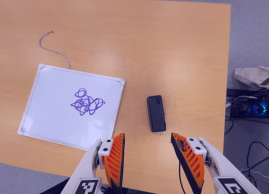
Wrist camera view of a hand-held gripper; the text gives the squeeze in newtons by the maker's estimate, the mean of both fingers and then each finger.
{"total": 0.0}